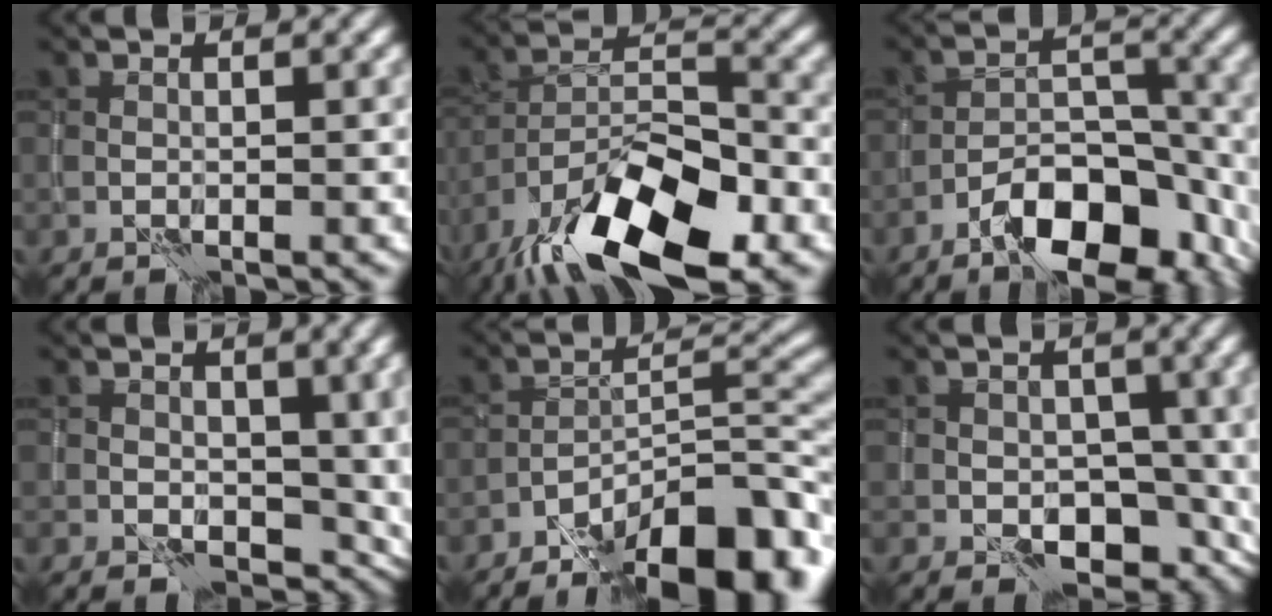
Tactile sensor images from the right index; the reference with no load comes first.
{"total": 13.1, "force": [-9.1, 4.3, 8.4], "torque": [-0.162, 0.002, -0.168]}
{"total": 8.3, "force": [-5.4, 3.6, 5.2], "torque": [-0.066, 0.009, -0.092]}
{"total": 4.7, "force": [-0.1, 3.4, 3.3], "torque": [-0.034, -0.015, 0.002]}
{"total": 10.9, "force": [-7.9, 3.2, 6.8], "torque": [-0.087, 0.015, -0.140]}
{"total": 7.3, "force": [-3.1, 5.2, 4.1], "torque": [-0.014, -0.001, -0.035]}